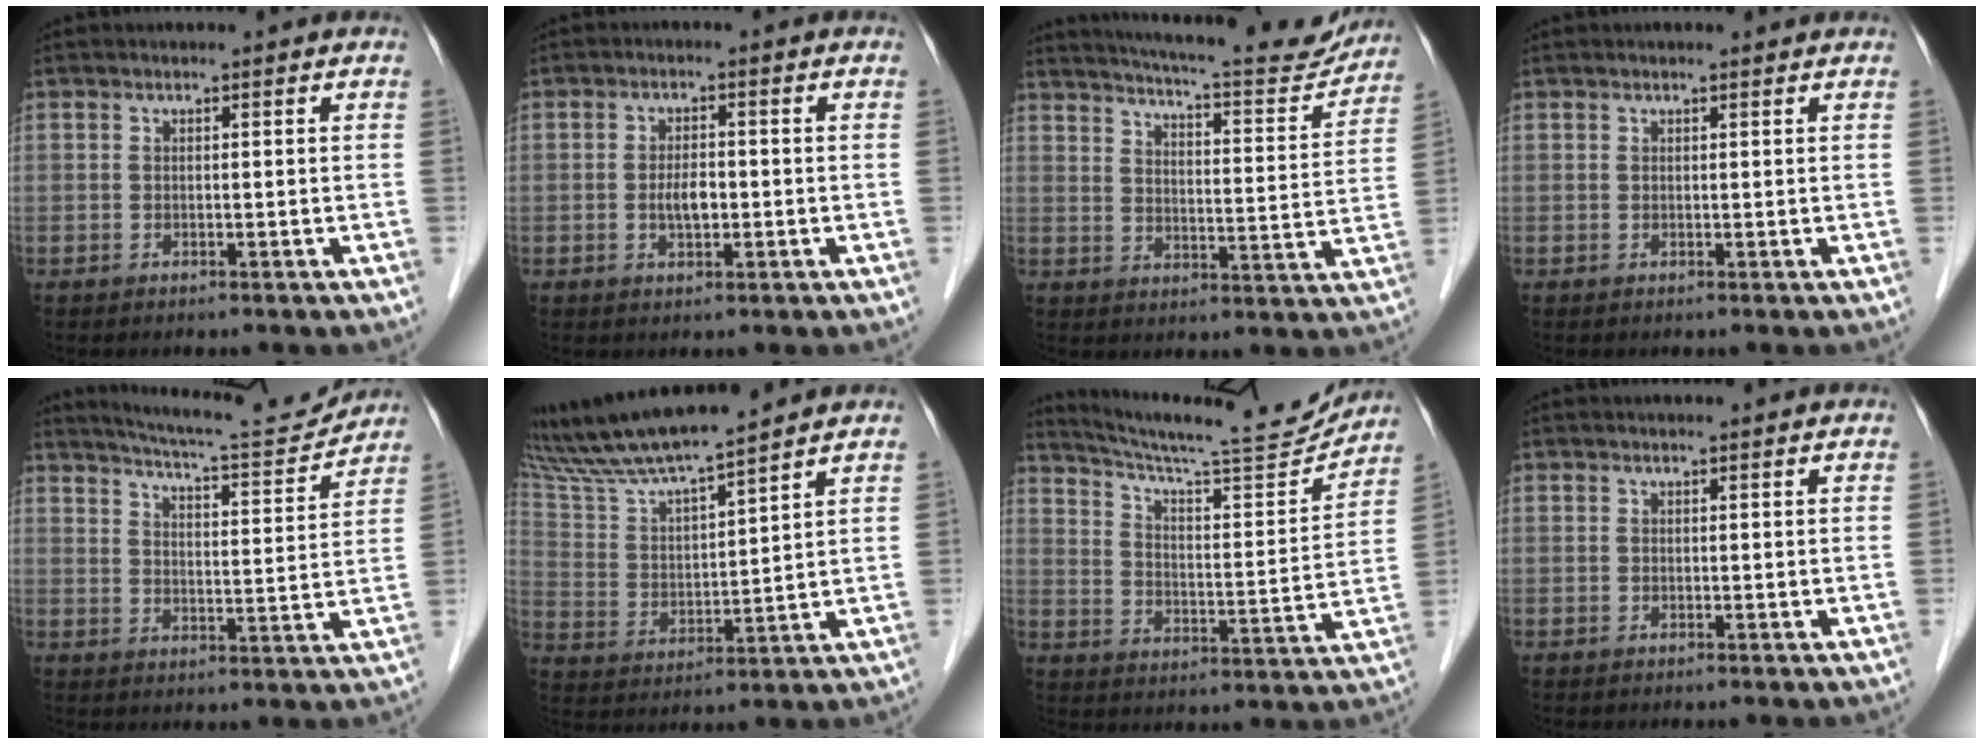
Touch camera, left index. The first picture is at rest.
{"total": 3.2, "force": [-0.6, 1.4, 2.8], "torque": [-0.053, 0.001, -0.011]}
{"total": 18.7, "force": [17.4, 2.3, 6.7], "torque": [-0.102, -0.030, 0.224]}
{"total": 1.0, "force": [0.9, 0.1, 0.4], "torque": [-0.009, 0.010, 0.014]}
{"total": 12.9, "force": [12.4, 0.2, 3.6], "torque": [-0.060, -0.006, 0.173]}
{"total": 13.2, "force": [12.1, -0.4, 5.4], "torque": [-0.115, 0.011, 0.228]}
{"total": 18.5, "force": [17.6, 0.4, 5.7], "torque": [-0.100, -0.043, 0.250]}
{"total": 1.0, "force": [0.9, 0.0, 0.3], "torque": [-0.006, 0.007, 0.013]}